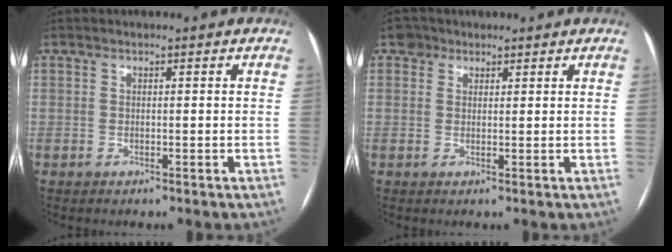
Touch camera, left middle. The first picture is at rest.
{"total": 2.9, "force": [2.0, 2.1, 0.0], "torque": [0.006, 0.012, 0.026]}